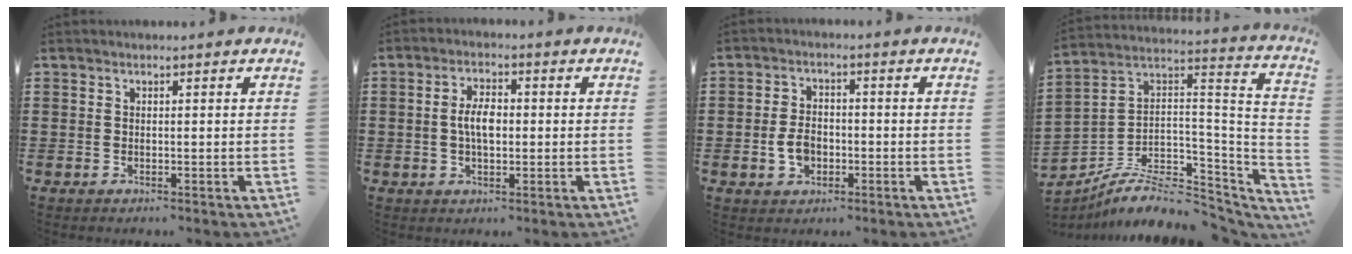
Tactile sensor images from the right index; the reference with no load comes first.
{"total": 4.8, "force": [0.0, 2.2, 4.2], "torque": [-0.081, 0.001, -0.006]}
{"total": 4.3, "force": [-1.0, 3.1, 2.9], "torque": [-0.072, 0.001, -0.022]}
{"total": 7.7, "force": [-5.4, 3.5, 4.1], "torque": [-0.072, 0.005, -0.100]}